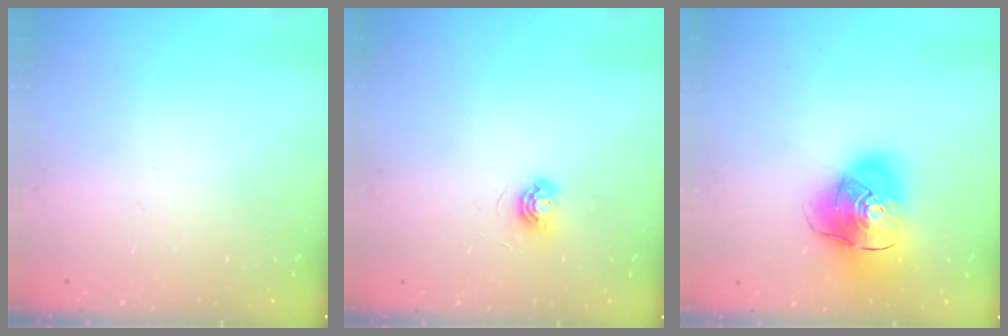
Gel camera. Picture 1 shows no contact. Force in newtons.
{"total": 5.4, "press": 5.4, "slide": 0.3}
{"total": 17.0, "press": 16.8, "slide": 2.6}